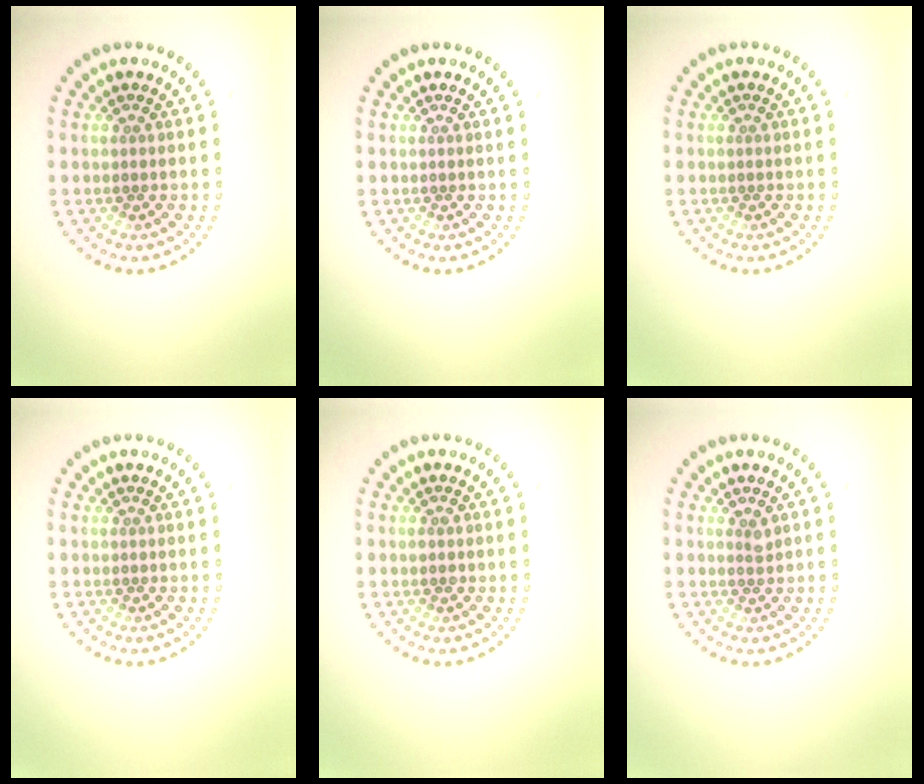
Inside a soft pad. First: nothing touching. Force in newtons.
{"total": 0.0}
{"total": 0.0}
{"total": 0.0}
{"total": 0.8, "press": 0.7, "slide": 0.1}
{"total": 0.7, "press": 0.6, "slide": 0.5}